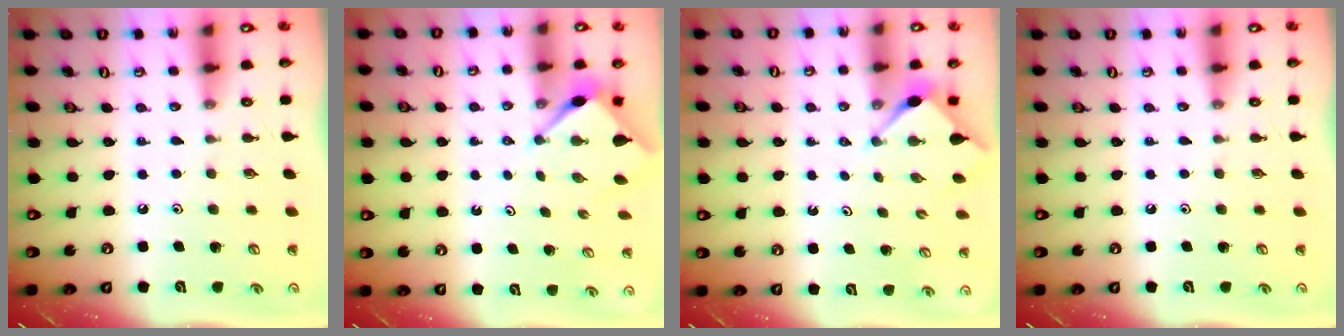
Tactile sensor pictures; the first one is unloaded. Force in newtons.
{"total": 2.8, "press": 2.8, "slide": 0.3}
{"total": 2.6, "press": 2.6, "slide": 0.4}
{"total": 0.0}